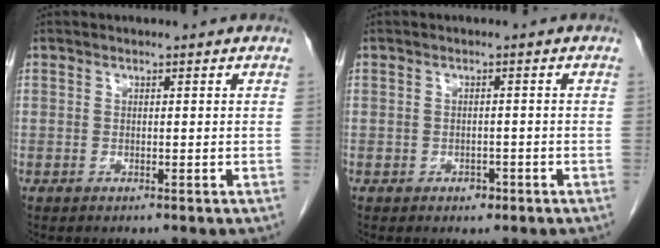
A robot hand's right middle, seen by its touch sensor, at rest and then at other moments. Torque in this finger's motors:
{"motor_torque": [0.07, -0.02, 0.00, 0.00]}